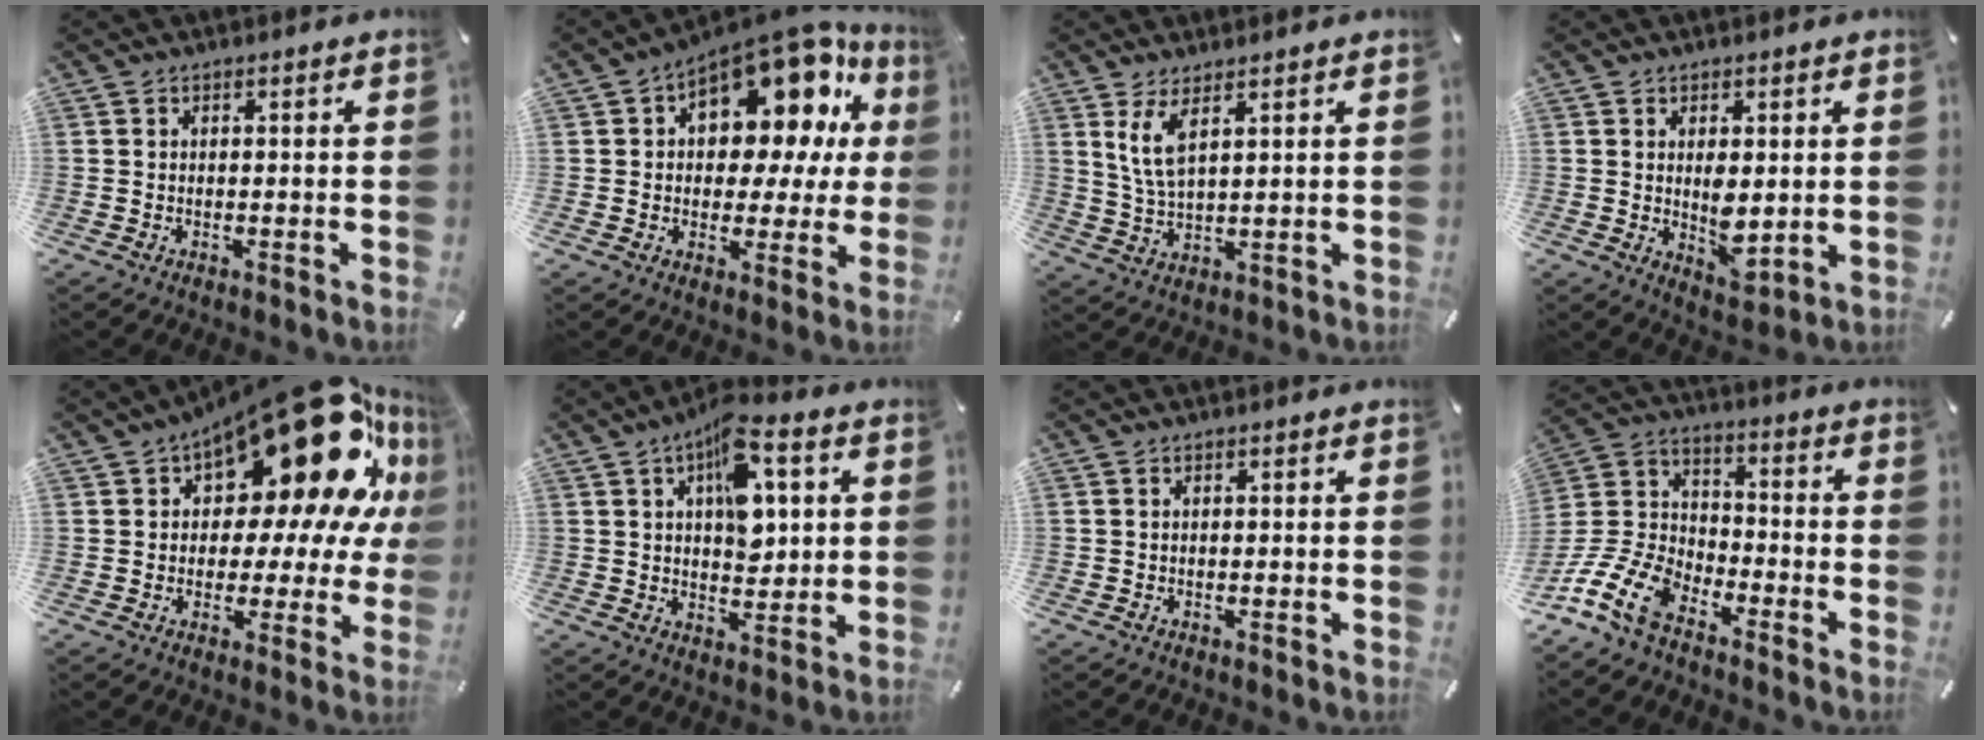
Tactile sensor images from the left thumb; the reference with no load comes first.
{"total": 17.5, "force": [8.9, 9.5, 11.6], "torque": [-0.158, -0.074, 0.150]}
{"total": 6.6, "force": [3.9, 2.4, 4.8], "torque": [-0.110, -0.008, 0.070]}
{"total": 6.4, "force": [0.7, 3.7, 5.2], "torque": [-0.073, -0.008, 0.011]}
{"total": 24.4, "force": [13.3, 11.4, 17.0], "torque": [-0.231, -0.105, 0.221]}
{"total": 12.5, "force": [5.0, 7.0, 9.1], "torque": [-0.119, -0.019, 0.083]}
{"total": 0.0}
{"total": 13.6, "force": [-9.9, 6.7, 6.5], "torque": [-0.144, 0.041, -0.189]}